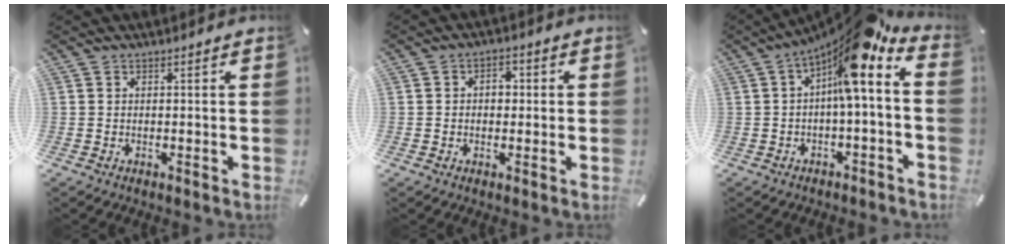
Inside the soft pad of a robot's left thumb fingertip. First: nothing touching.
{"total": 3.6, "force": [-0.1, 2.5, 2.6], "torque": [-0.036, 0.005, -0.009]}
{"total": 11.4, "force": [4.4, 1.8, 10.3], "torque": [-0.169, -0.045, 0.069]}